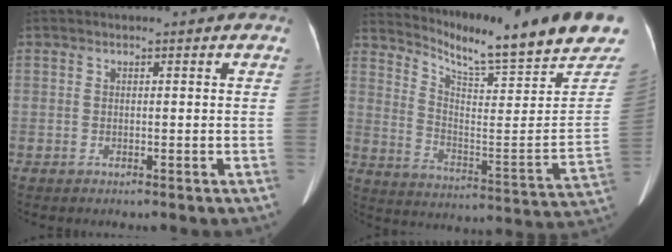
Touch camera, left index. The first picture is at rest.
{"total": 22.7, "force": [19.6, 1.2, 11.5], "torque": [-0.183, -0.077, 0.265]}